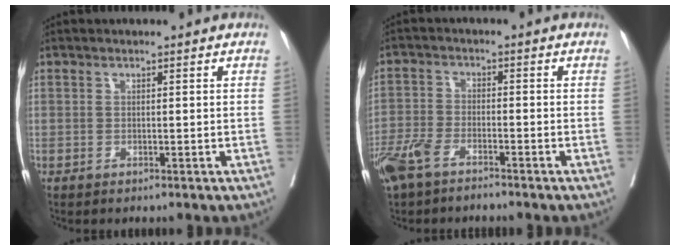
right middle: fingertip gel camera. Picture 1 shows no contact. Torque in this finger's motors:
{"motor_torque": [1.13, -1.01, 0.69, 0.21]}